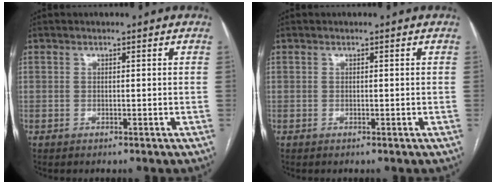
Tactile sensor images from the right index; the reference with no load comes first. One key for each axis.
{"total": 0.0}